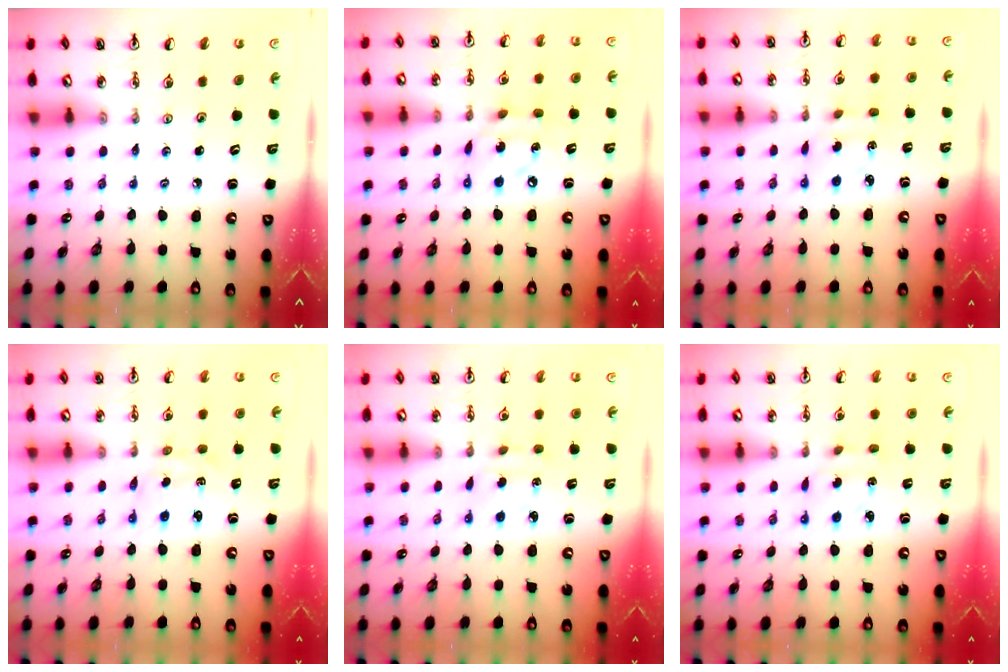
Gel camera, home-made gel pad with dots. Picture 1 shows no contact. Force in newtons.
{"total": 9.6, "press": 9.6, "slide": 0.5}
{"total": 3.8, "press": 3.7, "slide": 0.8}
{"total": 2.1, "press": 2.1, "slide": 0.4}
{"total": 3.1, "press": 3.1, "slide": 0.6}
{"total": 3.7, "press": 3.7, "slide": 0.2}